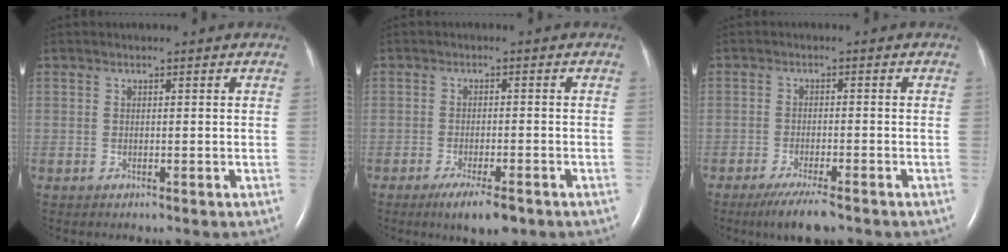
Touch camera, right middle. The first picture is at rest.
{"total": 5.8, "force": [-3.9, 1.1, 4.2], "torque": [-0.070, -0.012, -0.056]}
{"total": 6.2, "force": [-4.6, 0.9, 4.1], "torque": [-0.070, -0.015, -0.073]}